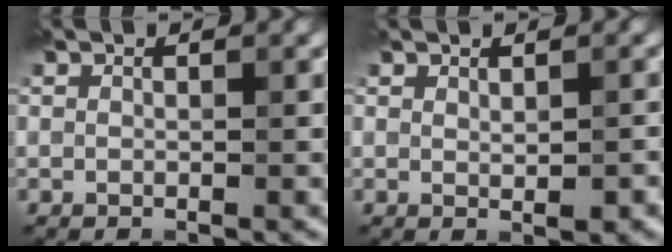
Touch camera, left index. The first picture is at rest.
{"total": 1.3, "force": [0.3, 0.4, 1.2], "torque": [-0.025, -0.001, 0.012]}